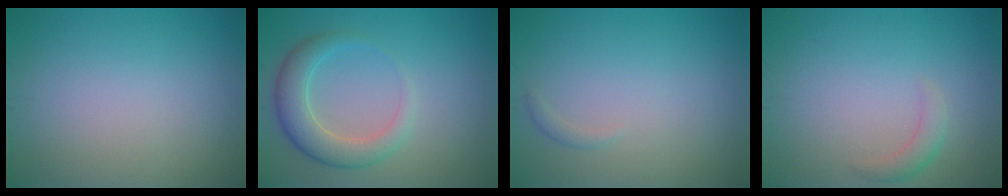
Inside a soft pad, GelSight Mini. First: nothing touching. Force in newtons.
{"total": 4.2, "press": 4.2, "slide": 0.2}
{"total": 0.6, "press": 0.6, "slide": 0.0}
{"total": 1.5, "press": 1.5, "slide": 0.1}